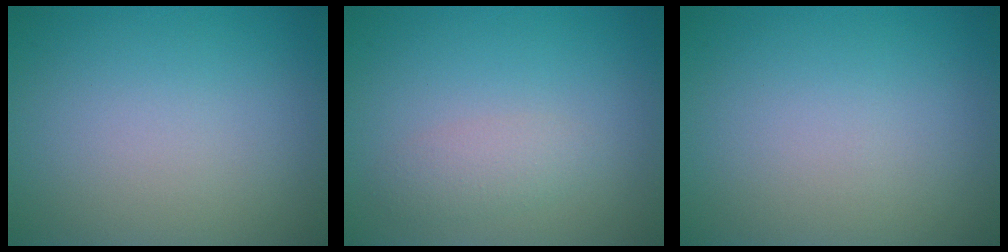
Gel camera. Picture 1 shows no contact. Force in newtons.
{"total": 1.8, "press": 1.8, "slide": 0.1}
{"total": 0.0}